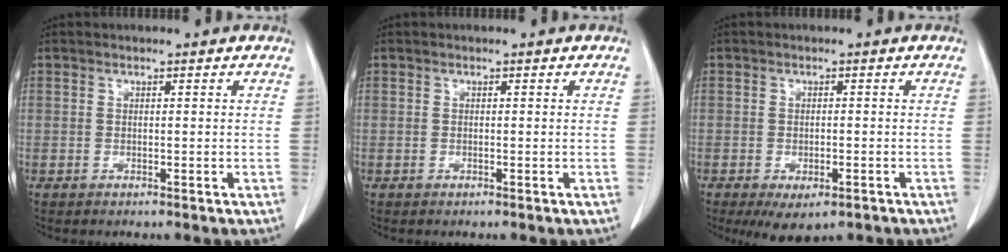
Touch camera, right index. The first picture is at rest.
{"total": 0.0}
{"total": 5.3, "force": [-3.1, 2.4, 3.5], "torque": [-0.053, -0.009, -0.039]}